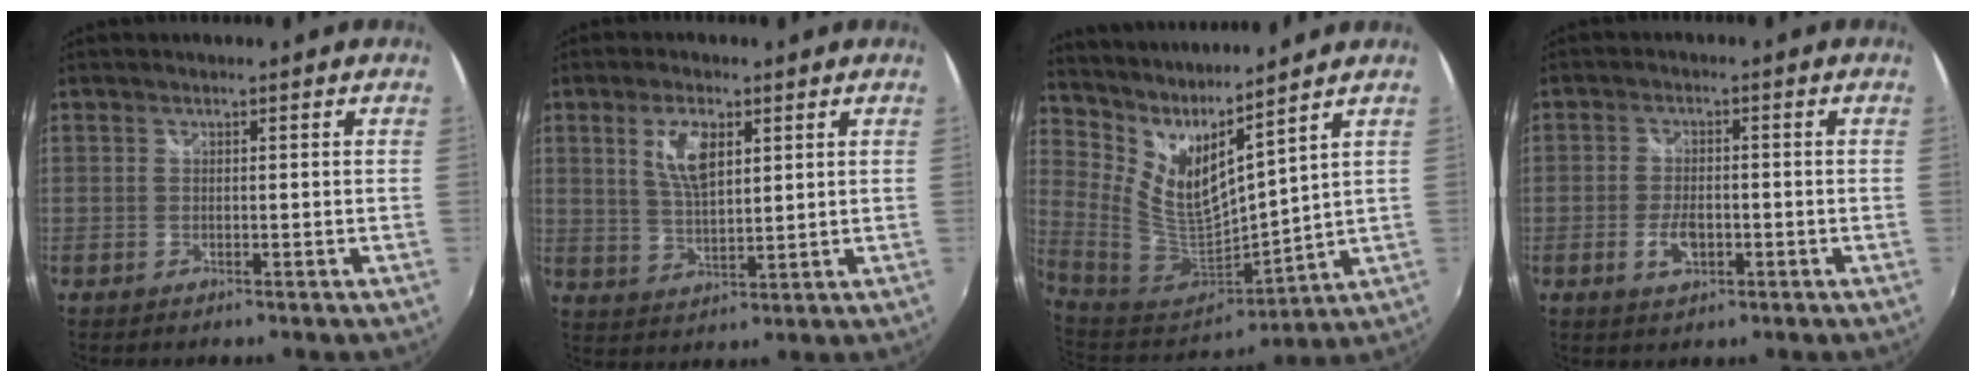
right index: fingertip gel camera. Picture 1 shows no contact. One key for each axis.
{"total": 7.2, "fx": 2.9, "fy": 3.2, "fz": 5.8, "tx": -0.109, "ty": 0.004, "tz": 0.059}
{"total": 11.1, "fx": 8.5, "fy": 1.6, "fz": 7.0, "tx": -0.131, "ty": -0.036, "tz": 0.177}
{"total": 4.6, "fx": -1.6, "fy": 2.5, "fz": 3.5, "tx": -0.074, "ty": -0.003, "tz": -0.029}